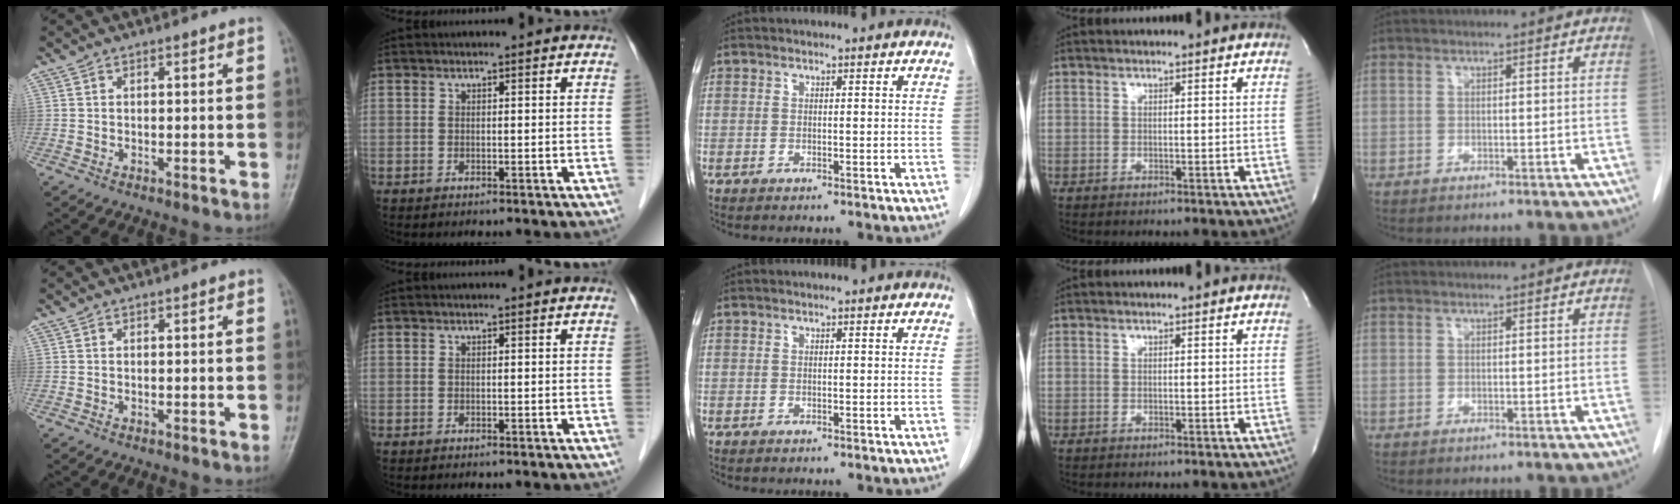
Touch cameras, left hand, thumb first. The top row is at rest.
{}